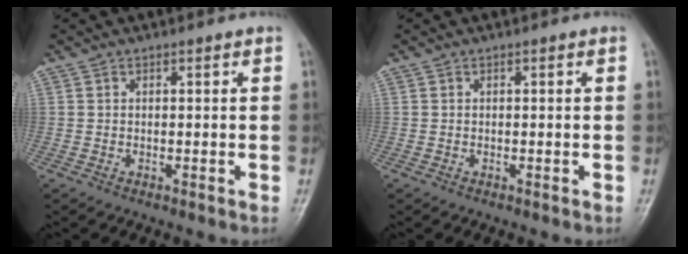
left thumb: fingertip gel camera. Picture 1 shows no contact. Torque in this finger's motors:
{"motor_torque": [0.00, 0.00, -0.07, -0.11, 0.00]}